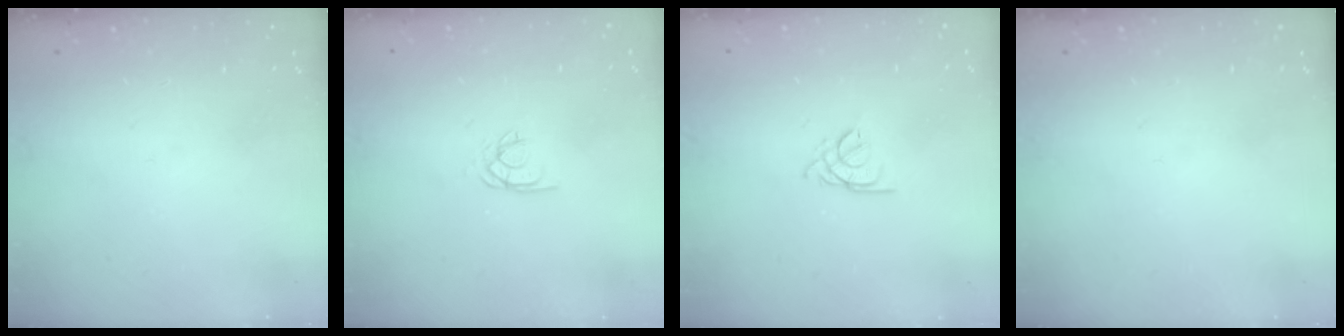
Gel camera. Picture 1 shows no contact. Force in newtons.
{"total": 2.5, "press": 2.5, "slide": 0.1}
{"total": 2.7, "press": 2.6, "slide": 0.5}
{"total": 0.0}